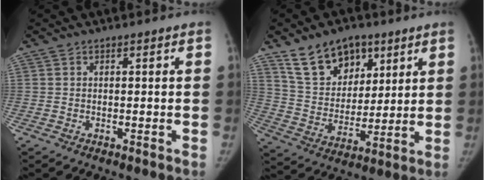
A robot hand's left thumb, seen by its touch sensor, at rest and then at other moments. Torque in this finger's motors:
{"motor_torque": [1.22, 1.23, 1.02, -0.92, 0.05]}